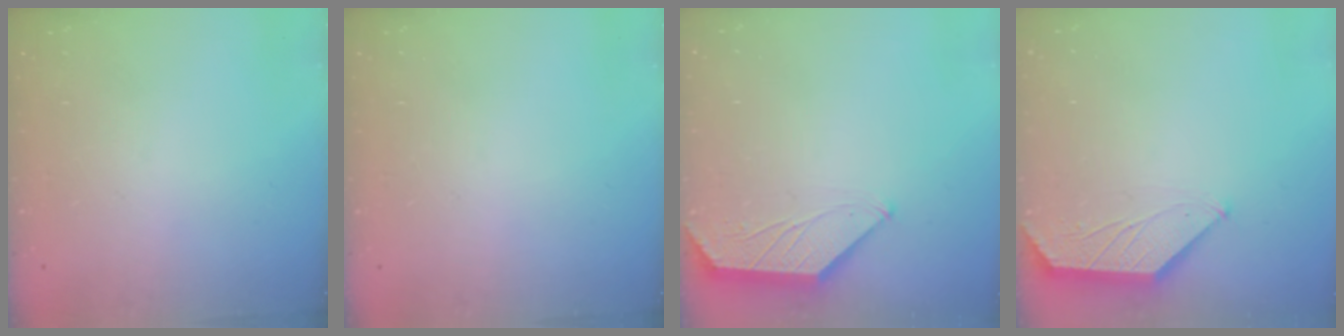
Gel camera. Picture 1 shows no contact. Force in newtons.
{"total": 0.0}
{"total": 0.7, "press": 0.6, "slide": 0.3}
{"total": 1.1, "press": 1.1, "slide": 0.3}